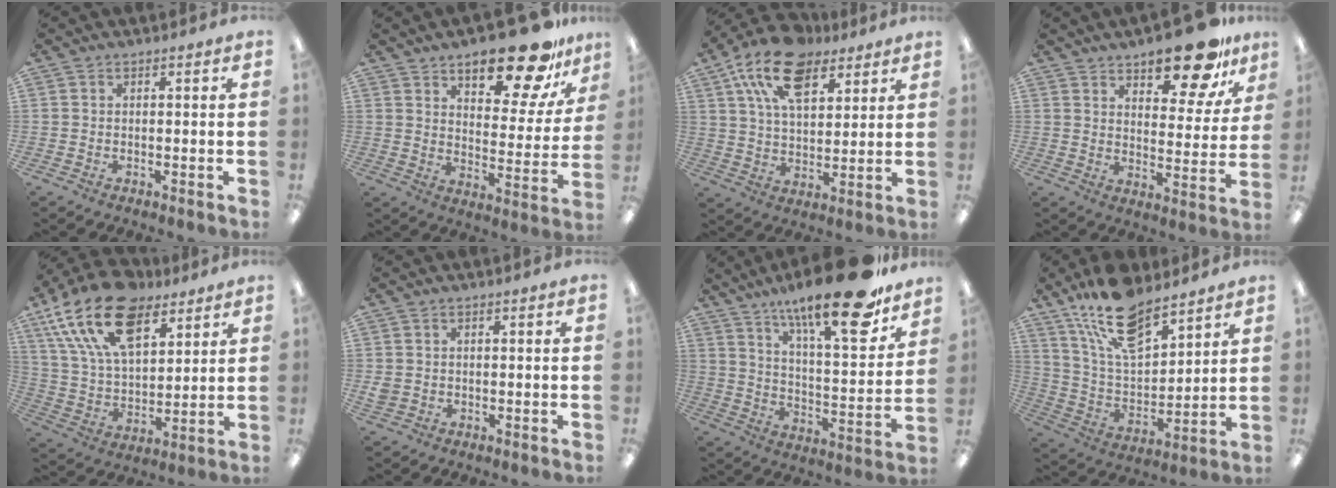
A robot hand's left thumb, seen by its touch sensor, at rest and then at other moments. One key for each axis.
{"total": 18.8, "fx": 13.8, "fy": 6.8, "fz": 10.8, "tx": -0.146, "ty": -0.087, "tz": 0.225}
{"total": 17.2, "fx": 10.0, "fy": 9.7, "fz": 10.0, "tx": -0.175, "ty": -0.034, "tz": 0.182}
{"total": 15.1, "fx": 11.6, "fy": 5.7, "fz": 7.8, "tx": -0.101, "ty": -0.075, "tz": 0.197}
{"total": 21.1, "fx": 12.5, "fy": 11.5, "fz": 12.6, "tx": -0.251, "ty": -0.053, "tz": 0.224}
{"total": 1.8, "fx": 0.1, "fy": 1.6, "fz": 0.7, "tx": -0.013, "ty": 0.005, "tz": 0.000}
{"total": 23.0, "fx": 16.3, "fy": 5.4, "fz": 15.2, "tx": -0.232, "ty": -0.109, "tz": 0.261}
{"total": 17.5, "fx": 13.1, "fy": 7.2, "fz": 9.2, "tx": -0.176, "ty": -0.070, "tz": 0.233}